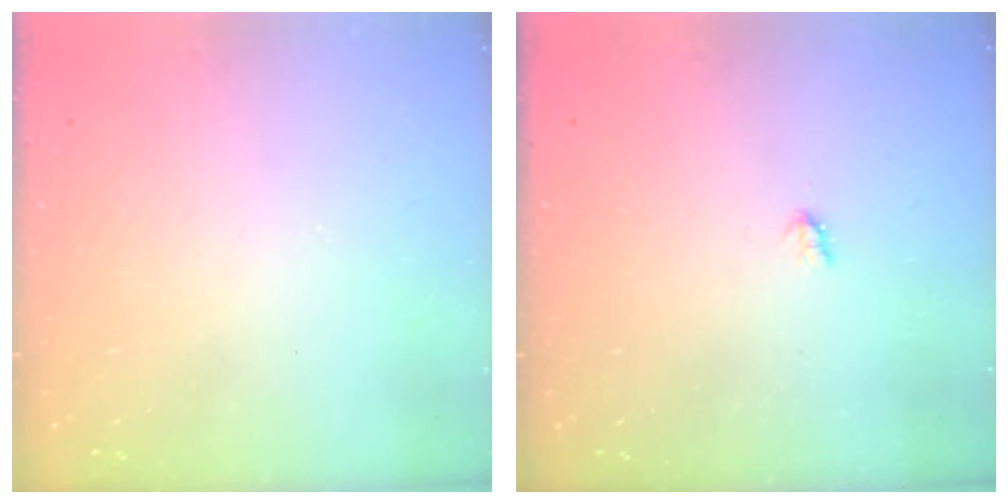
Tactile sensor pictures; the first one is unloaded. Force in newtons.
{"total": 1.9, "press": 1.9, "slide": 0.3}